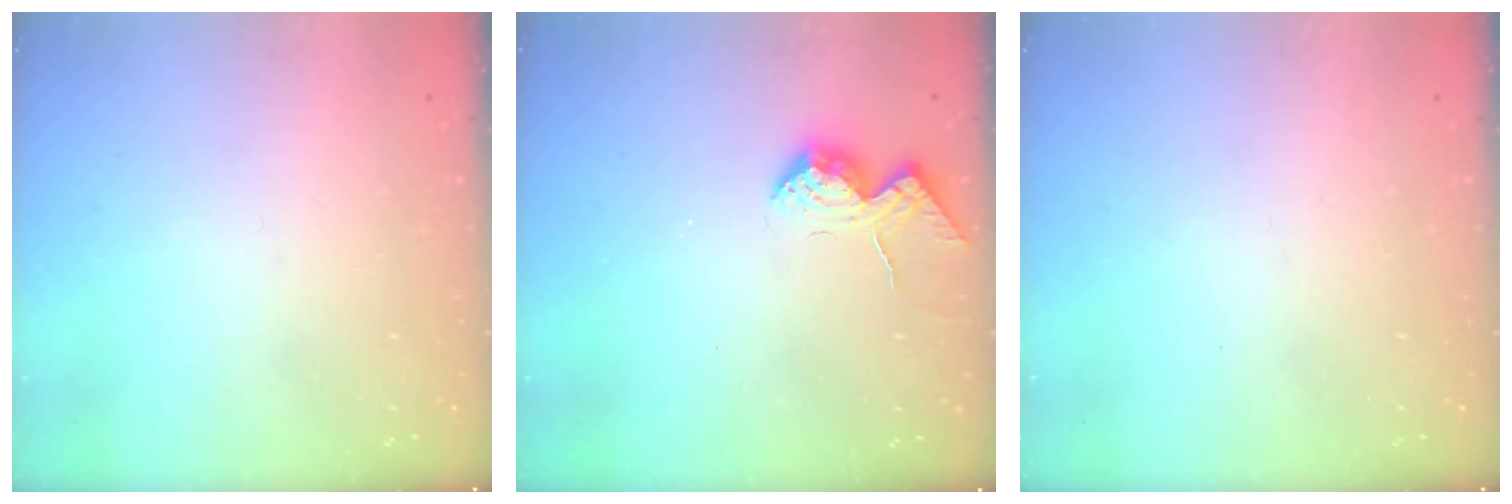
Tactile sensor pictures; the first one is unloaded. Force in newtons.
{"total": 10.7, "press": 10.7, "slide": 1.4}
{"total": 0.0}